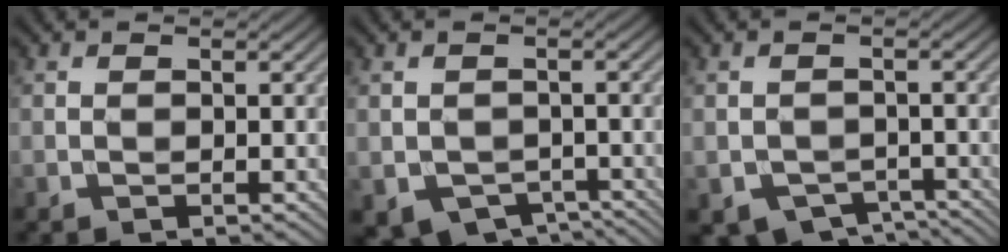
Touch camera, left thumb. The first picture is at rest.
{"total": 4.7, "force": [-2.6, 3.3, 2.1], "torque": [-0.043, -0.022, -0.035]}
{"total": 4.5, "force": [-3.0, 2.9, 1.7], "torque": [-0.029, -0.019, -0.045]}